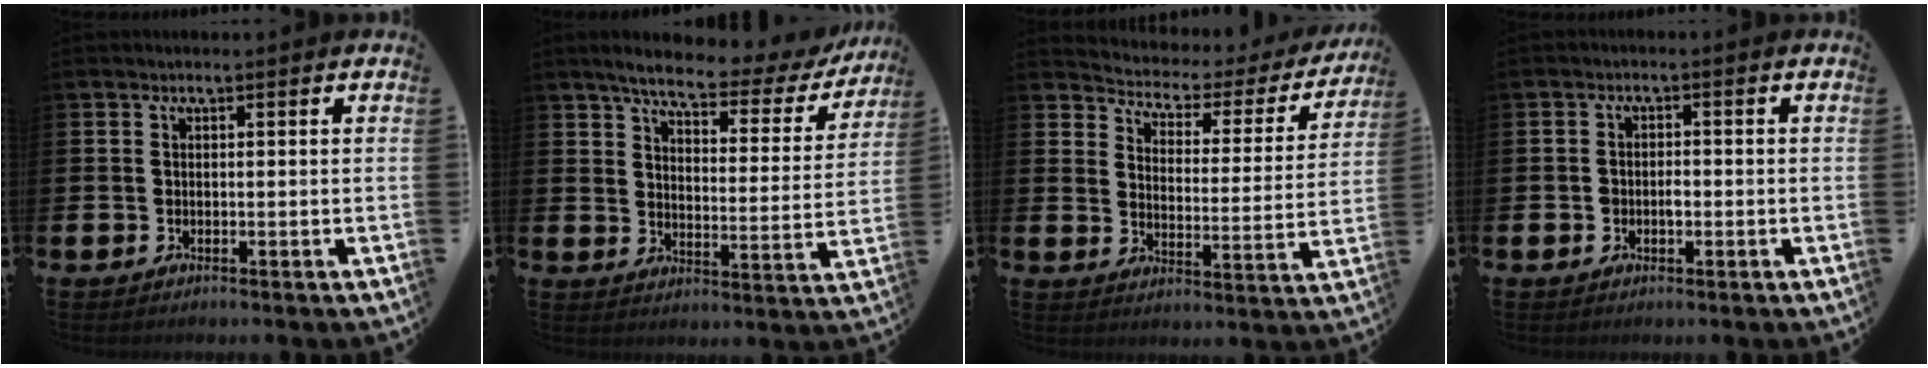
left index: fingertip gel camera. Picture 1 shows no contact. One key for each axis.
{"total": 6.3, "fx": 5.3, "fy": 1.5, "fz": 3.0, "tx": -0.076, "ty": -0.032, "tz": 0.083}
{"total": 3.1, "fx": 2.6, "fy": 1.6, "fz": 0.6, "tx": -0.035, "ty": -0.025, "tz": 0.032}
{"total": 1.8, "fx": -0.4, "fy": 1.2, "fz": 1.2, "tx": -0.011, "ty": 0.001, "tz": -0.012}